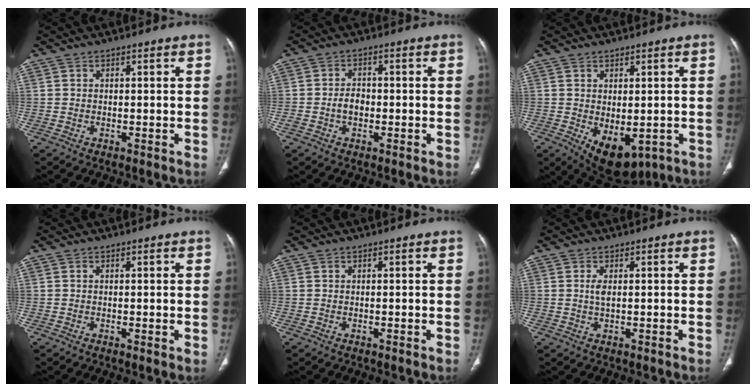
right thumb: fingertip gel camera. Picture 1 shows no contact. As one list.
[{"total": 3.1, "force": [-0.7, 2.2, 2.1], "torque": [-0.032, 0.012, -0.017]}, {"total": 9.6, "force": [-3.0, 5.4, 7.3], "torque": [-0.091, -0.003, -0.023]}, {"total": 0.7, "force": [0.1, 0.1, 0.7], "torque": [-0.017, -0.004, 0.000]}, {"total": 0.0}, {"total": 1.8, "force": [0.3, 0.7, 1.6], "torque": [-0.038, -0.002, 0.009]}]